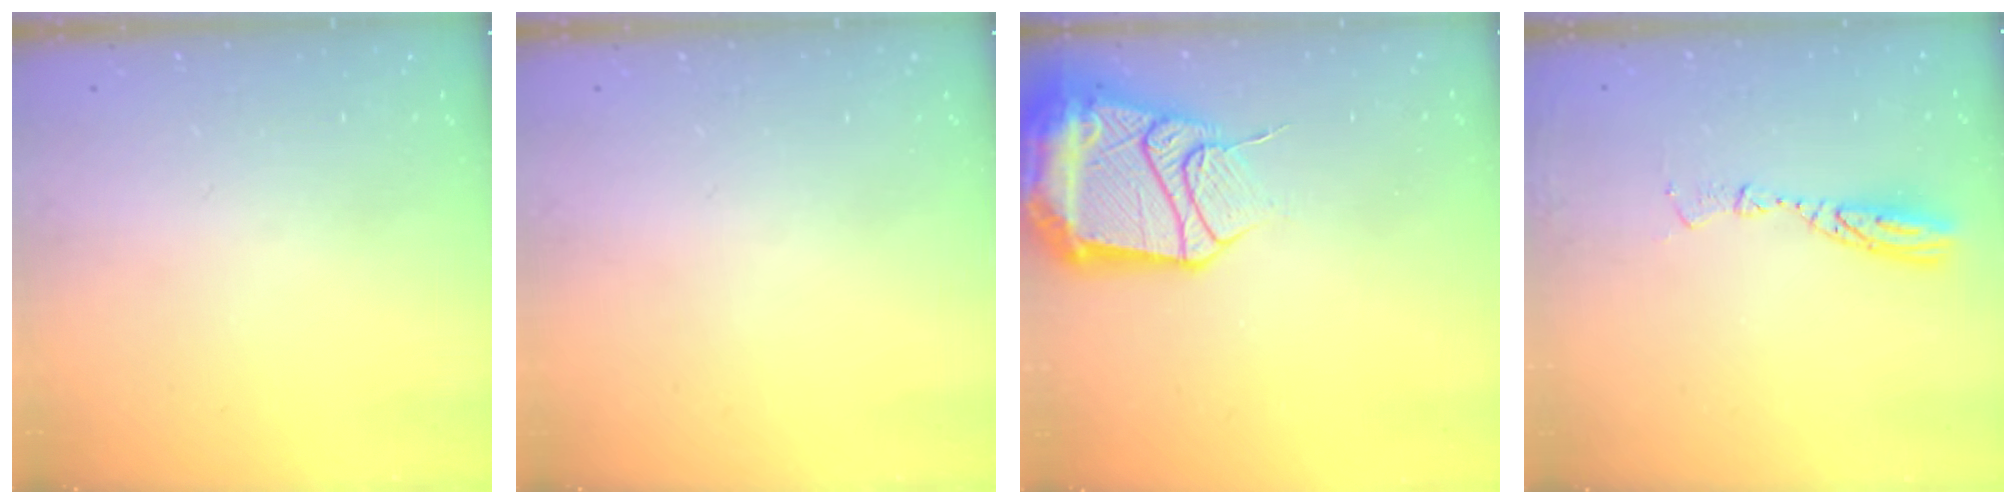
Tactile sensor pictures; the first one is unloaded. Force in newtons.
{"total": 0.0}
{"total": 20.6, "press": 20.5, "slide": 2.3}
{"total": 8.0, "press": 8.0, "slide": 0.7}